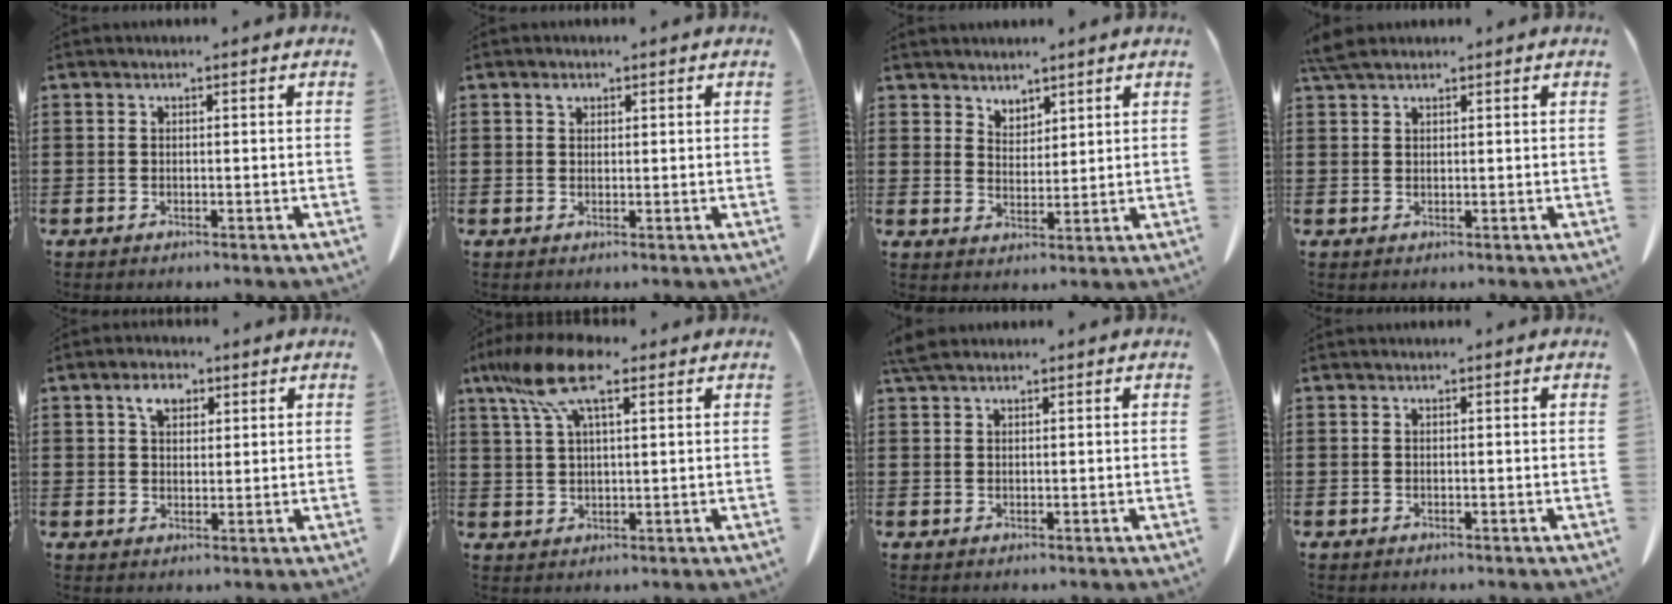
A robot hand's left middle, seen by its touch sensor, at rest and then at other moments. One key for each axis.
{"total": 1.1, "fx": 0.6, "fy": 0.7, "fz": 0.6, "tx": -0.014, "ty": 0.003, "tz": 0.012}
{"total": 3.2, "fx": 2.9, "fy": 1.2, "fz": -0.1, "tx": -0.007, "ty": -0.003, "tz": 0.056}
{"total": 2.5, "fx": 2.0, "fy": 0.7, "fz": 1.3, "tx": -0.031, "ty": 0.004, "tz": 0.039}
{"total": 4.1, "fx": 2.2, "fy": 2.5, "fz": 2.3, "tx": -0.039, "ty": 0.004, "tz": 0.036}
{"total": 10.3, "fx": 5.9, "fy": 3.0, "fz": 7.9, "tx": -0.177, "ty": -0.003, "tz": 0.102}
{"total": 2.1, "fx": 1.7, "fy": 0.6, "fz": 1.1, "tx": -0.027, "ty": 0.004, "tz": 0.032}
{"total": 0.0}